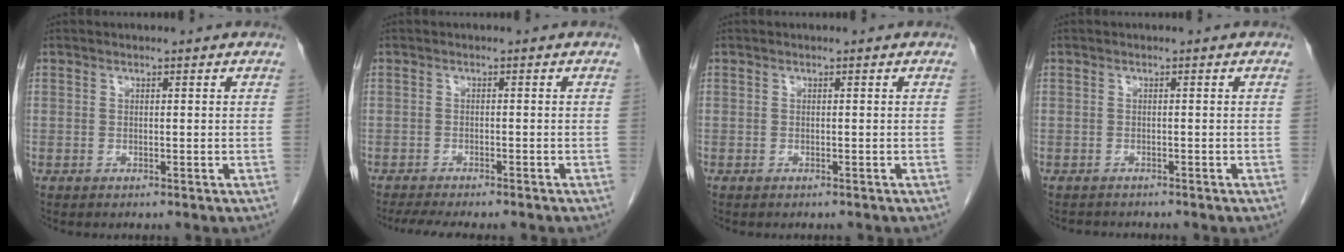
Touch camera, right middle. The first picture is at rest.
{"total": 8.7, "force": [-7.6, 1.4, 4.1], "torque": [-0.060, -0.009, -0.106]}
{"total": 1.1, "force": [-0.9, 0.3, 0.4], "torque": [-0.010, -0.002, -0.012]}
{"total": 2.3, "force": [-2.2, 0.6, 0.4], "torque": [-0.010, -0.007, -0.030]}